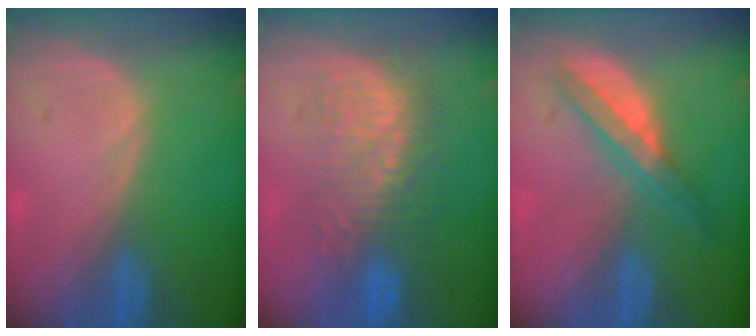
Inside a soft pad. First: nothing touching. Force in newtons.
{"total": 8.9, "press": 8.6, "slide": 2.2}
{"total": 5.5, "press": 5.2, "slide": 1.8}